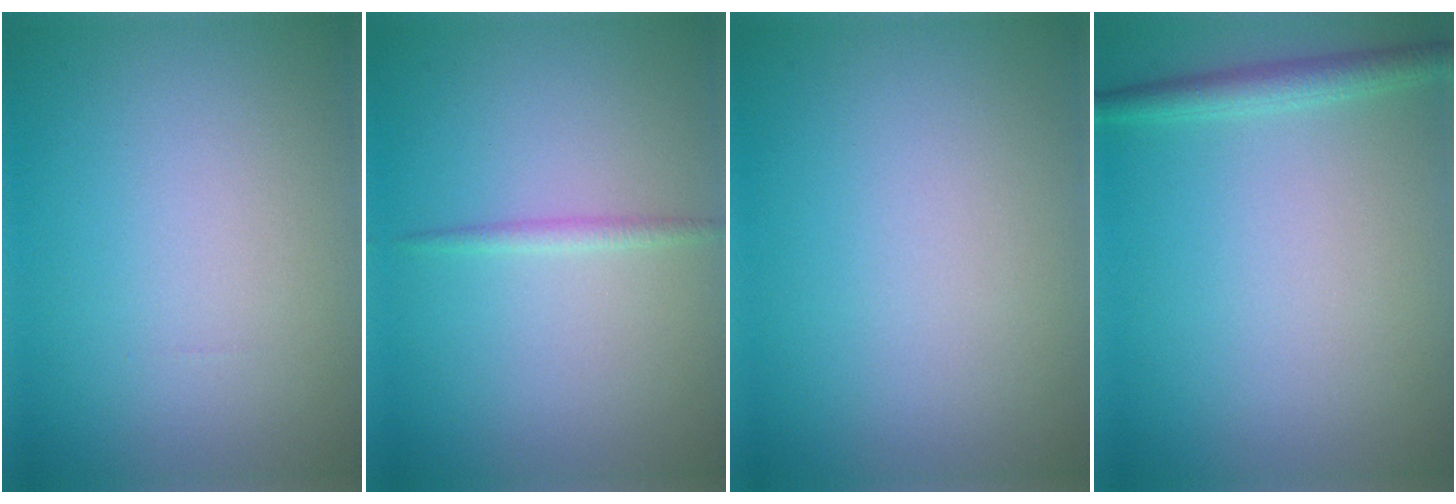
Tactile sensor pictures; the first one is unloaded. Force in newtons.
{"total": 0.9, "press": 0.9, "slide": 0.0}
{"total": 0.0}
{"total": 1.9, "press": 1.9, "slide": 0.1}